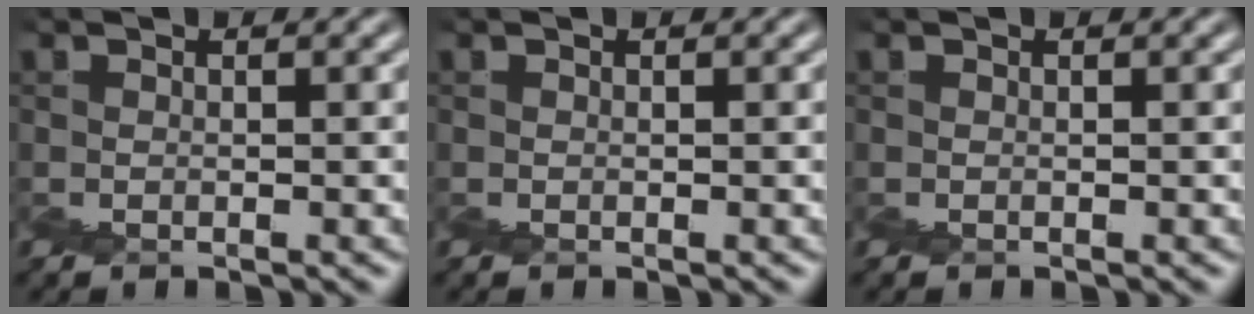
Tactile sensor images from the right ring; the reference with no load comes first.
{"total": 0.0}
{"total": 0.0}